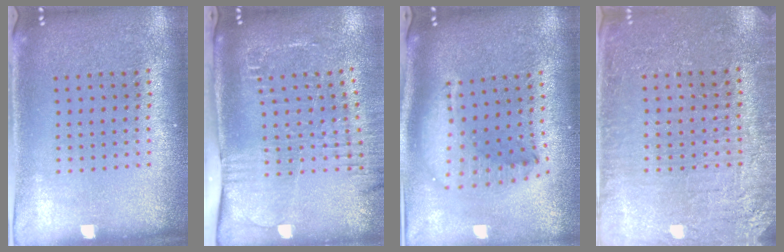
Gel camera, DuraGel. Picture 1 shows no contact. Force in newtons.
{"total": 2.6, "press": 2.0, "slide": 1.6}
{"total": 2.3, "press": 1.7, "slide": 1.5}
{"total": 3.3, "press": 3.2, "slide": 0.6}